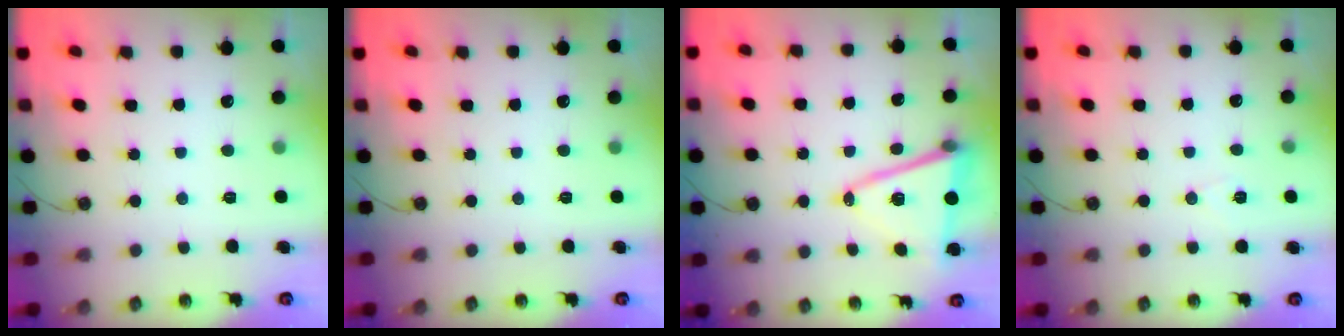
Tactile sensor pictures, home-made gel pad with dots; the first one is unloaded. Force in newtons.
{"total": 0.0}
{"total": 13.3, "press": 12.7, "slide": 3.9}
{"total": 5.3, "press": 3.8, "slide": 3.7}